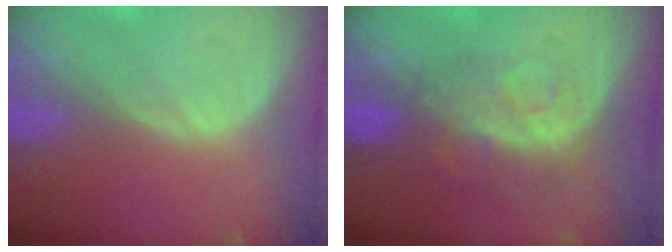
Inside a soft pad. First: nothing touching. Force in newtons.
{"total": 8.3, "press": 7.0, "slide": 4.5}